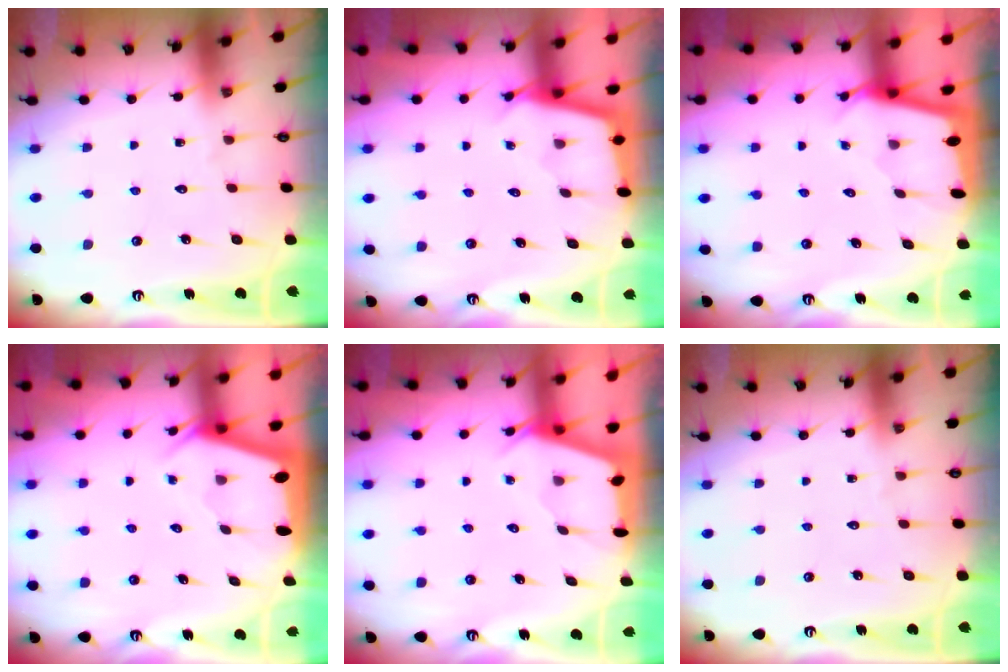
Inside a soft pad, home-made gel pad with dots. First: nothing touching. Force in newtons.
{"total": 2.3, "press": 2.3, "slide": 0.1}
{"total": 1.6, "press": 1.6, "slide": 0.2}
{"total": 2.2, "press": 2.2, "slide": 0.3}
{"total": 2.4, "press": 2.4, "slide": 0.3}
{"total": 0.0}